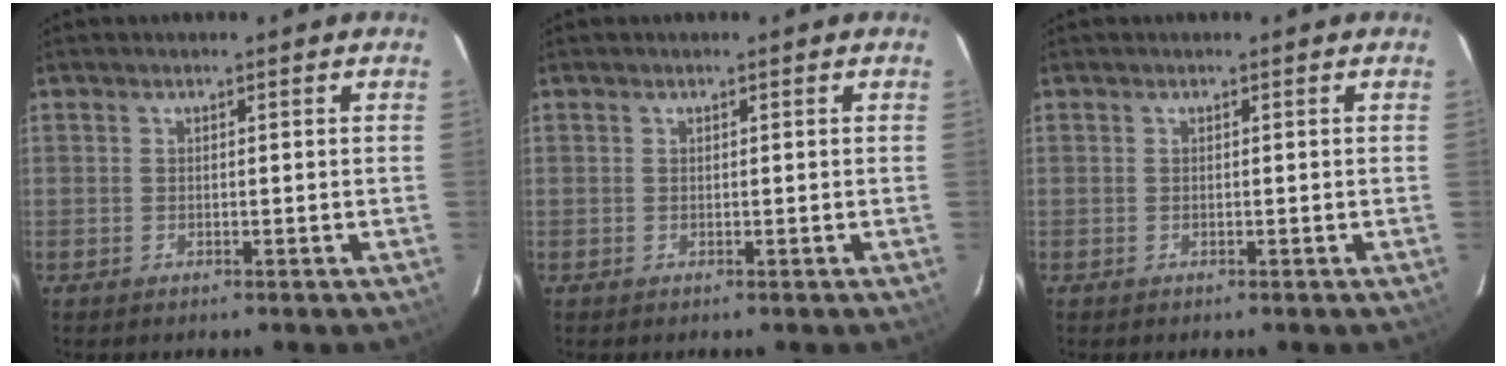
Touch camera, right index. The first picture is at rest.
{"total": 0.0}
{"total": 0.0}